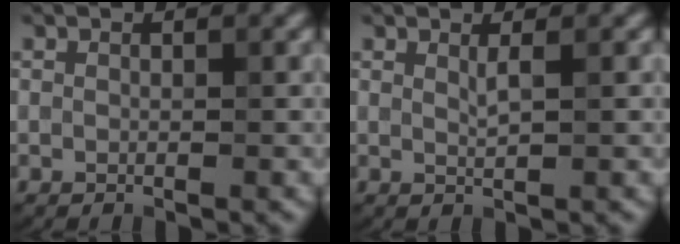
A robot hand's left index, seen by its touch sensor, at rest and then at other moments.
{"total": 0.8, "force": [0.5, -0.1, 0.6], "torque": [-0.015, -0.001, 0.009]}